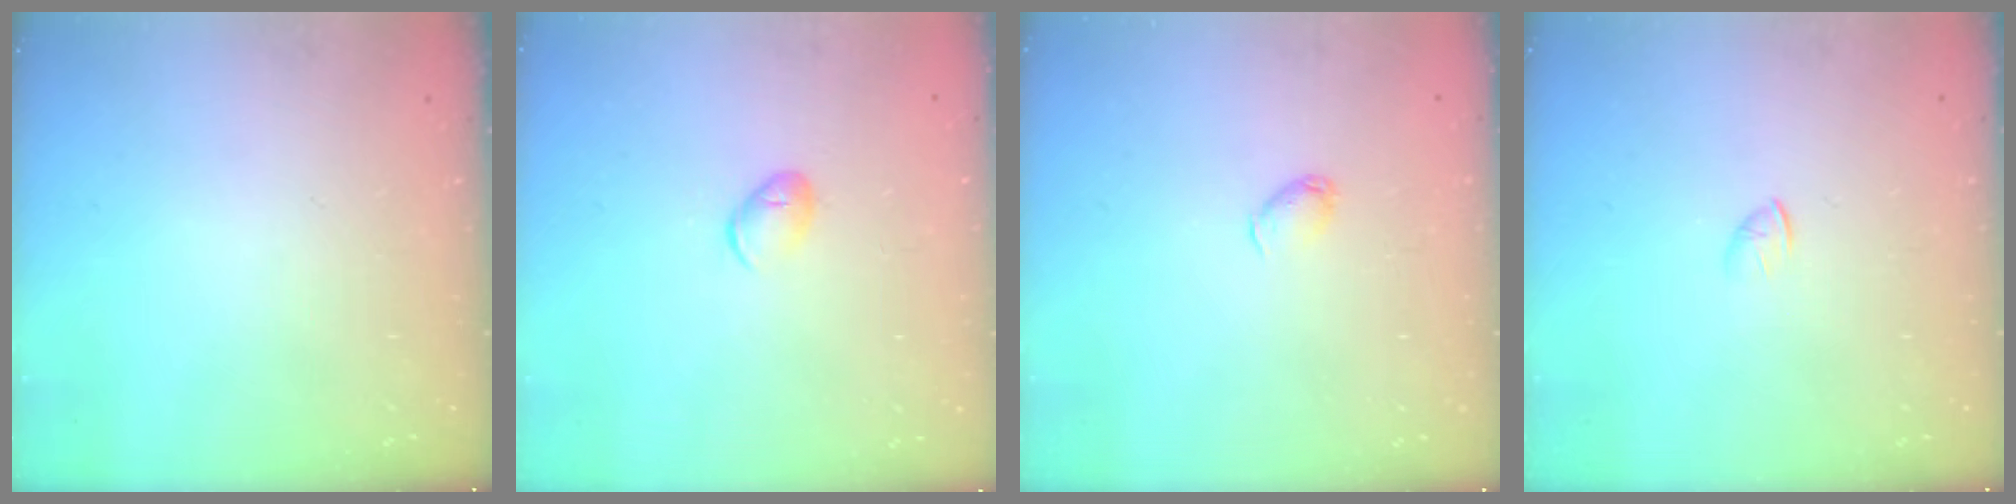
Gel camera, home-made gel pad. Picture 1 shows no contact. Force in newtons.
{"total": 5.9, "press": 5.9, "slide": 0.9}
{"total": 2.9, "press": 2.8, "slide": 0.6}
{"total": 1.3, "press": 1.2, "slide": 0.4}